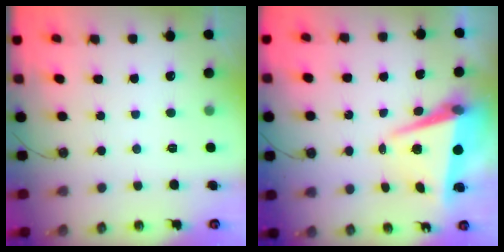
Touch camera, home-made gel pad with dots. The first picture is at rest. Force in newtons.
{"total": 7.1, "press": 6.8, "slide": 1.9}